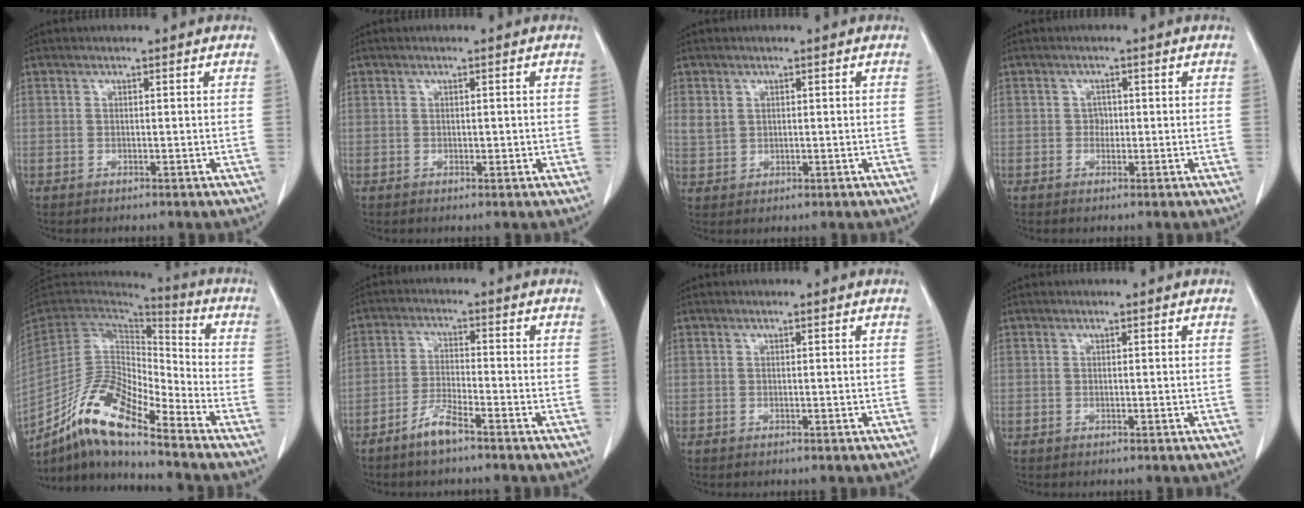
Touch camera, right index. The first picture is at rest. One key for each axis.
{"total": 0.9, "fx": -0.1, "fy": 0.6, "fz": 0.7, "tx": -0.009, "ty": 0.000, "tz": 0.000}
{"total": 2.8, "fx": 1.1, "fy": 2.3, "fz": 1.2, "tx": -0.027, "ty": 0.003, "tz": 0.029}
{"total": 1.3, "fx": 0.0, "fy": 1.1, "fz": 0.7, "tx": -0.008, "ty": 0.004, "tz": -0.002}
{"total": 13.8, "fx": -9.9, "fy": 3.0, "fz": 9.1, "tx": -0.175, "ty": 0.013, "tz": -0.182}
{"total": 4.6, "fx": -3.5, "fy": 0.4, "fz": 3.0, "tx": -0.066, "ty": -0.005, "tz": -0.071}
{"total": 0.0}
{"total": 0.0}